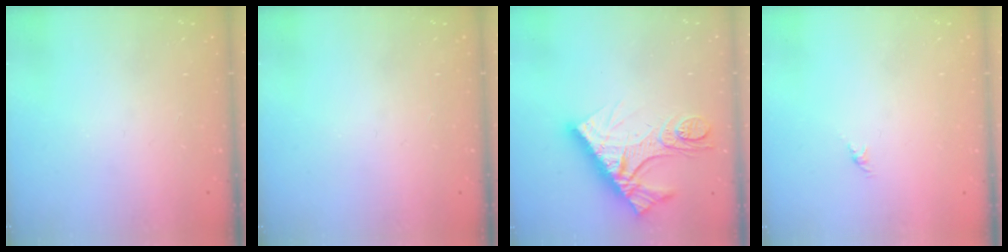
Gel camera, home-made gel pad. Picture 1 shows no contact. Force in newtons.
{"total": 0.0}
{"total": 14.2, "press": 14.1, "slide": 1.5}
{"total": 0.0}